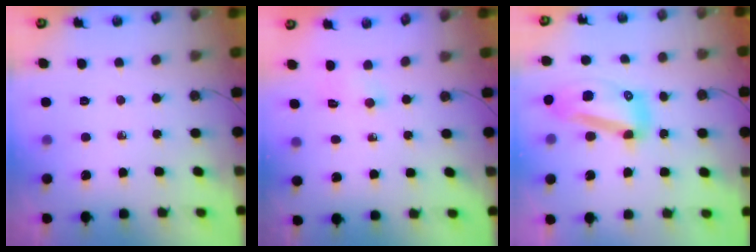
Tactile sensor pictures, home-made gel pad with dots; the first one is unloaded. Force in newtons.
{"total": 1.9, "press": 1.7, "slide": 0.7}
{"total": 12.2, "press": 12.1, "slide": 1.4}